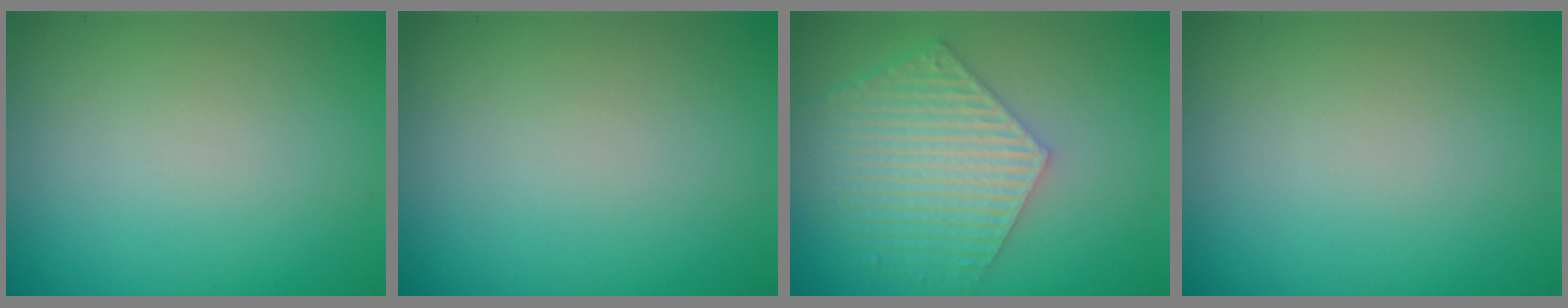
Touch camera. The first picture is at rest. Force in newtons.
{"total": 0.0}
{"total": 5.9, "press": 4.4, "slide": 4.0}
{"total": 0.0}